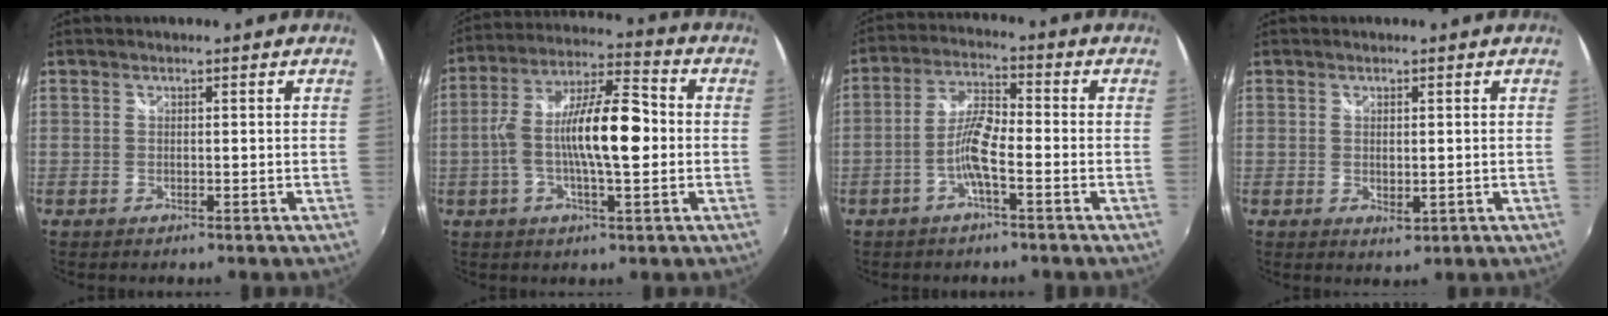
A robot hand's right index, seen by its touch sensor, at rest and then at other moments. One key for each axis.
{"total": 13.7, "fx": -1.1, "fy": 3.5, "fz": 13.2, "tx": -0.246, "ty": 0.015, "tz": -0.024}
{"total": 6.1, "fx": -2.4, "fy": 1.1, "fz": 5.5, "tx": -0.116, "ty": 0.013, "tz": -0.047}
{"total": 1.9, "fx": 0.1, "fy": 1.1, "fz": 1.6, "tx": -0.025, "ty": -0.004, "tz": 0.006}